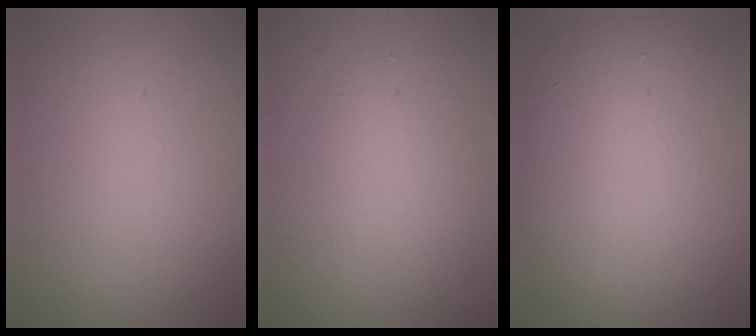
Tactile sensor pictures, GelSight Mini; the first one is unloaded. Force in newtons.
{"total": 2.4, "press": 2.4, "slide": 0.2}
{"total": 12.6, "press": 12.6, "slide": 0.9}